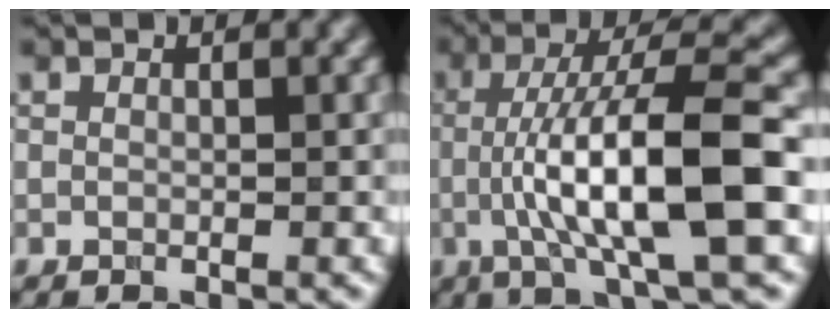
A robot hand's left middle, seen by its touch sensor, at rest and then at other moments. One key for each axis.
{"total": 10.6, "fx": -1.8, "fy": 2.1, "fz": 10.2, "tx": -0.158, "ty": 0.013, "tz": -0.030}